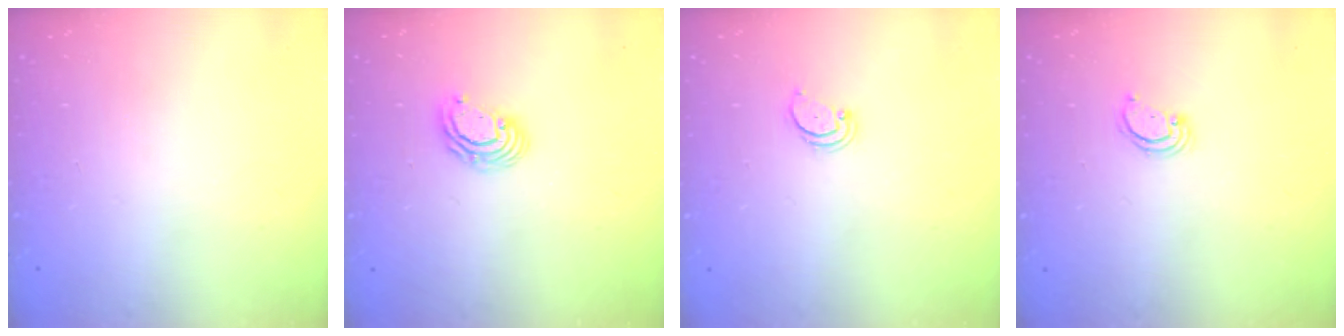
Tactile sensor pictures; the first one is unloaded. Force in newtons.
{"total": 5.4, "press": 5.4, "slide": 0.2}
{"total": 2.4, "press": 2.3, "slide": 0.5}
{"total": 1.7, "press": 1.7, "slide": 0.1}